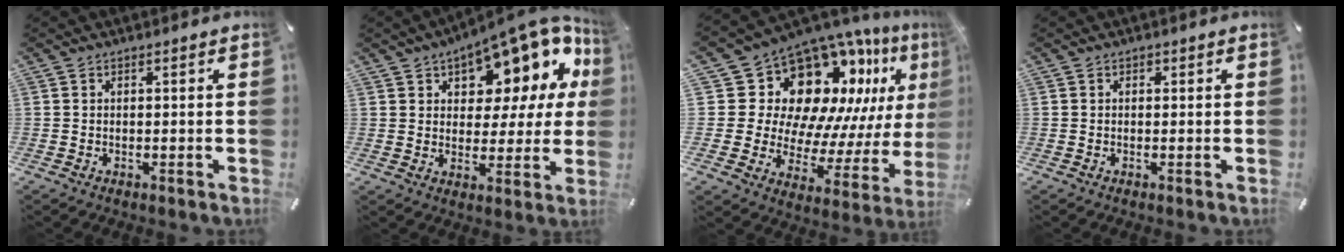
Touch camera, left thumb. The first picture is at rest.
{"total": 12.8, "force": [9.6, 6.2, 5.8], "torque": [-0.088, -0.085, 0.164]}
{"total": 18.8, "force": [11.1, 11.7, 9.8], "torque": [-0.177, -0.118, 0.209]}
{"total": 0.6, "force": [0.1, 0.5, 0.1], "torque": [0.000, 0.005, 0.001]}